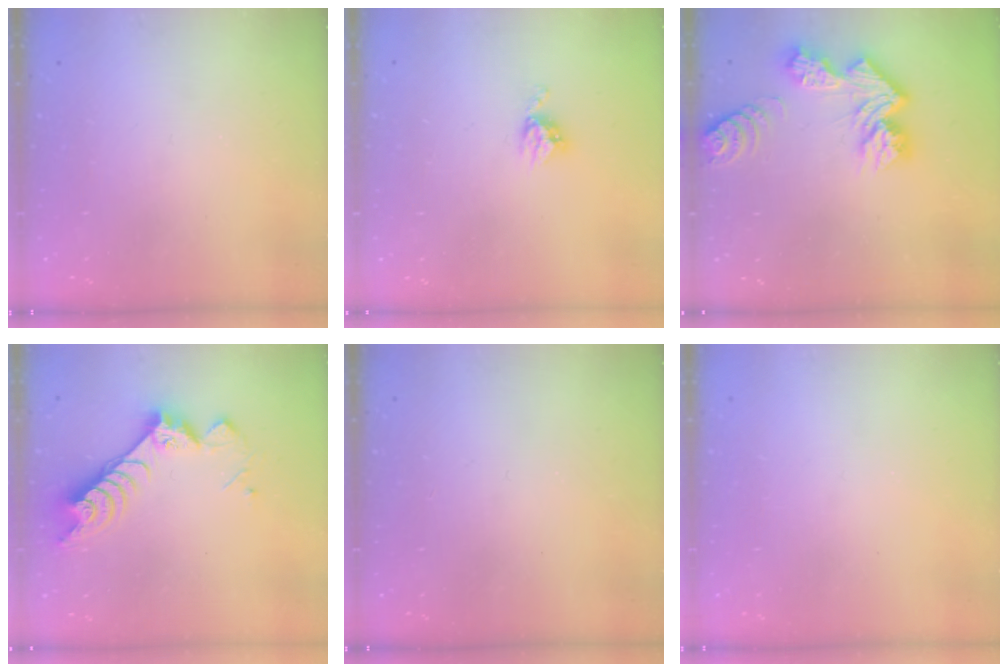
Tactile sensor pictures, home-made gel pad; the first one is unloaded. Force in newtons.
{"total": 4.9, "press": 4.8, "slide": 0.2}
{"total": 12.2, "press": 12.1, "slide": 1.0}
{"total": 10.1, "press": 10.0, "slide": 1.0}
{"total": 0.0}
{"total": 0.0}